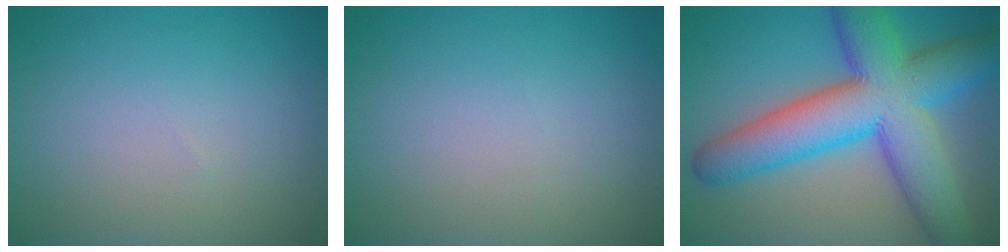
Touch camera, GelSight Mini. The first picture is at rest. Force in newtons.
{"total": 0.0}
{"total": 12.8, "press": 12.8, "slide": 0.3}